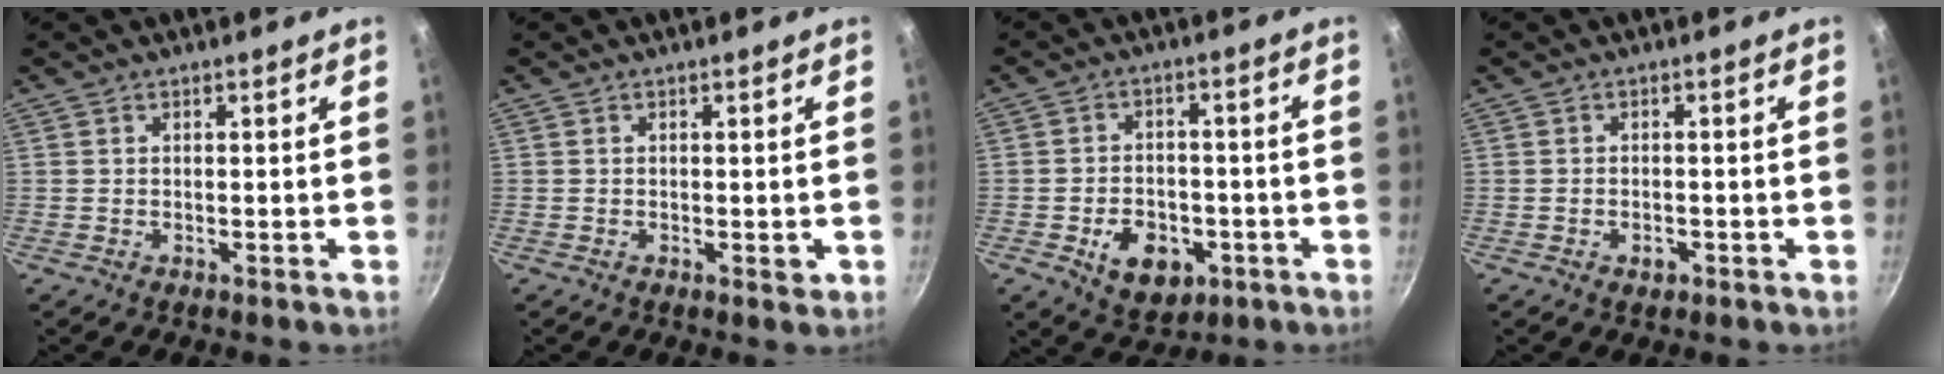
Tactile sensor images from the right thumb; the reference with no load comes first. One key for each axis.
{"total": 1.4, "fx": -0.3, "fy": 0.7, "fz": 1.2, "tx": -0.008, "ty": -0.001, "tz": -0.003}
{"total": 9.1, "fx": -3.3, "fy": 6.3, "fz": 5.6, "tx": -0.059, "ty": 0.017, "tz": -0.045}
{"total": 1.7, "fx": -0.8, "fy": 1.2, "fz": 0.9, "tx": -0.007, "ty": 0.007, "tz": -0.010}